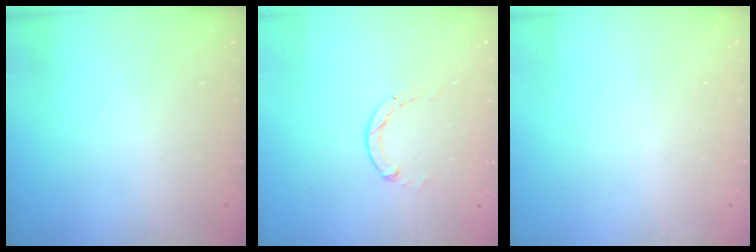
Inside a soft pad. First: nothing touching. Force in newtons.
{"total": 1.2, "press": 1.2, "slide": 0.3}
{"total": 0.0}